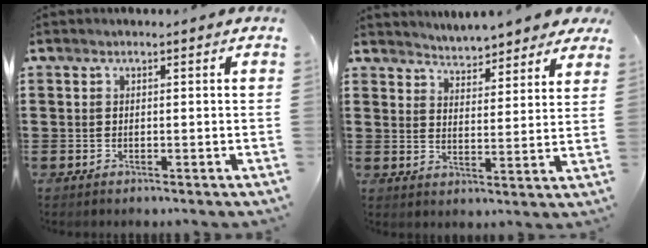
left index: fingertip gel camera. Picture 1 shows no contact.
{"total": 4.4, "force": [4.4, 0.1, -0.3], "torque": [-0.018, -0.026, 0.078]}